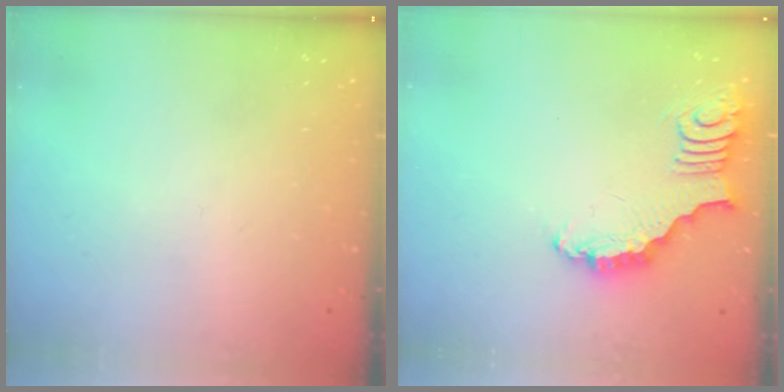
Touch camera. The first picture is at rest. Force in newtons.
{"total": 3.4, "press": 3.3, "slide": 0.5}